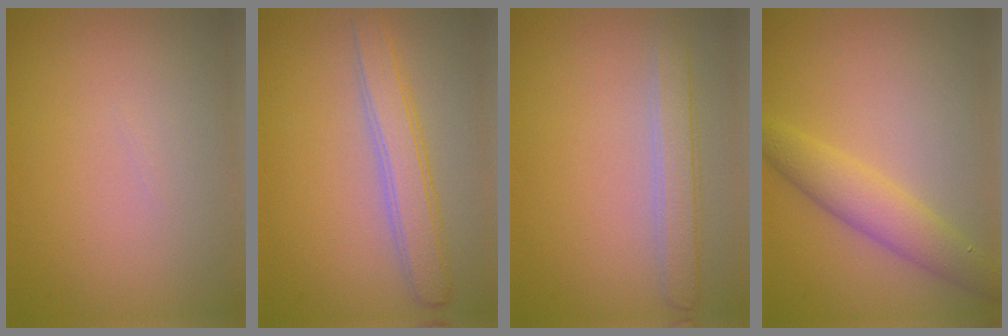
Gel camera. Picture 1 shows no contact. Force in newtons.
{"total": 3.6, "press": 3.6, "slide": 0.1}
{"total": 2.6, "press": 2.6, "slide": 0.1}
{"total": 3.6, "press": 3.6, "slide": 0.0}